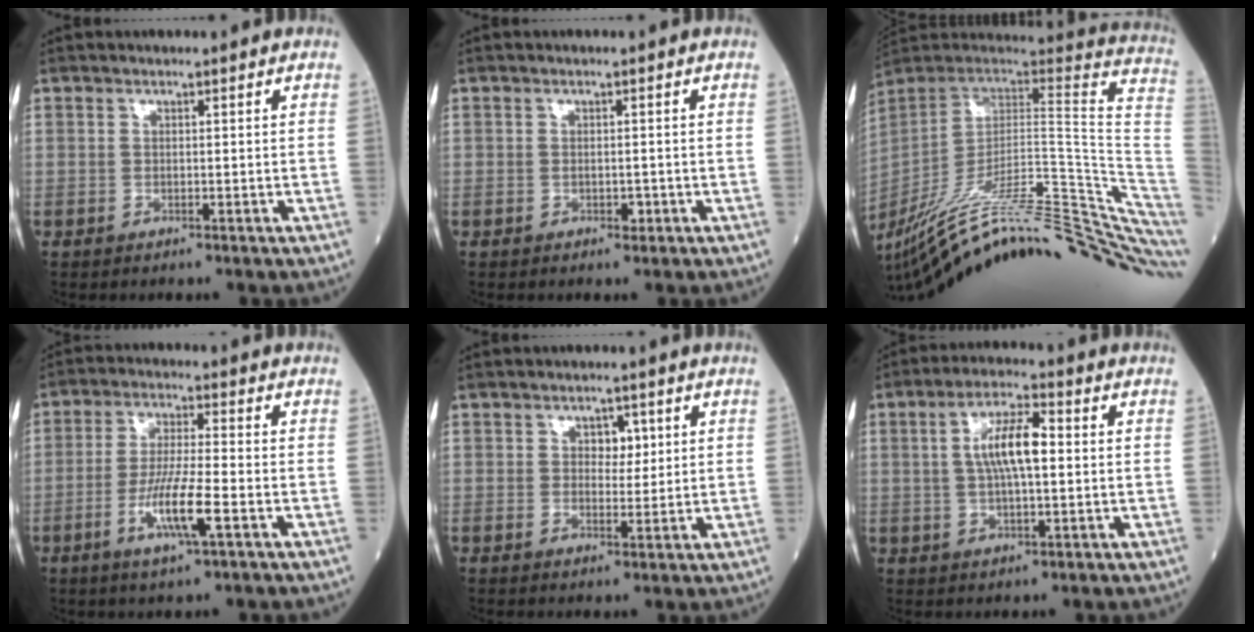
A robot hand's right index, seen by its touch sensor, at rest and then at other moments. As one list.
[{"total": 1.1, "force": [-0.4, 0.8, 0.7], "torque": [-0.009, 0.001, -0.003]}, {"total": 40.7, "force": [-32.3, 3.7, 24.3], "torque": [-0.268, -0.050, -0.450]}, {"total": 8.2, "force": [-3.1, 0.3, 7.6], "torque": [-0.149, -0.010, -0.058]}, {"total": 3.1, "force": [1.1, 2.0, 2.1], "torque": [-0.021, 0.003, 0.015]}, {"total": 7.8, "force": [1.0, 2.0, 7.5], "torque": [-0.144, 0.016, 0.016]}]